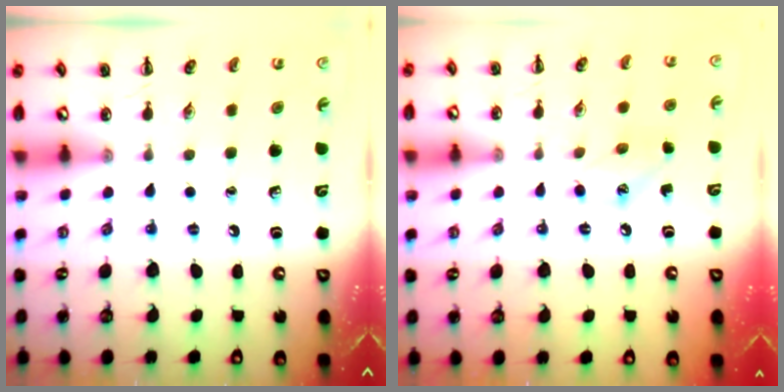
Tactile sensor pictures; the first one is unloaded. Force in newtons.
{"total": 6.8, "press": 6.7, "slide": 1.3}